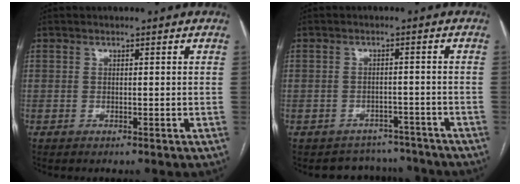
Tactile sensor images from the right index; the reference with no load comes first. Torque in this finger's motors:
{"motor_torque": [-0.06, 0.01, 0.10, 0.00]}